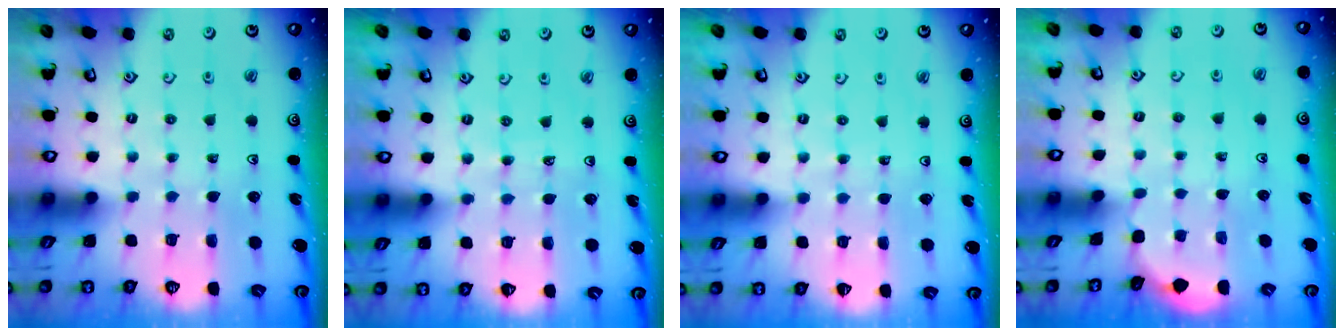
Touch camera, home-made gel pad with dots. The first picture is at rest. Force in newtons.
{"total": 5.0, "press": 4.6, "slide": 1.9}
{"total": 1.7, "press": 1.7, "slide": 0.1}
{"total": 1.3, "press": 1.3, "slide": 0.1}